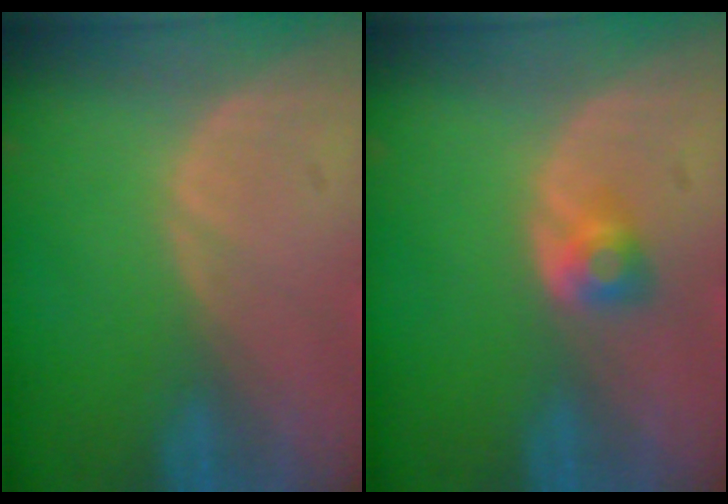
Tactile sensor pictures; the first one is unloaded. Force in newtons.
{"total": 2.7, "press": 2.4, "slide": 1.2}